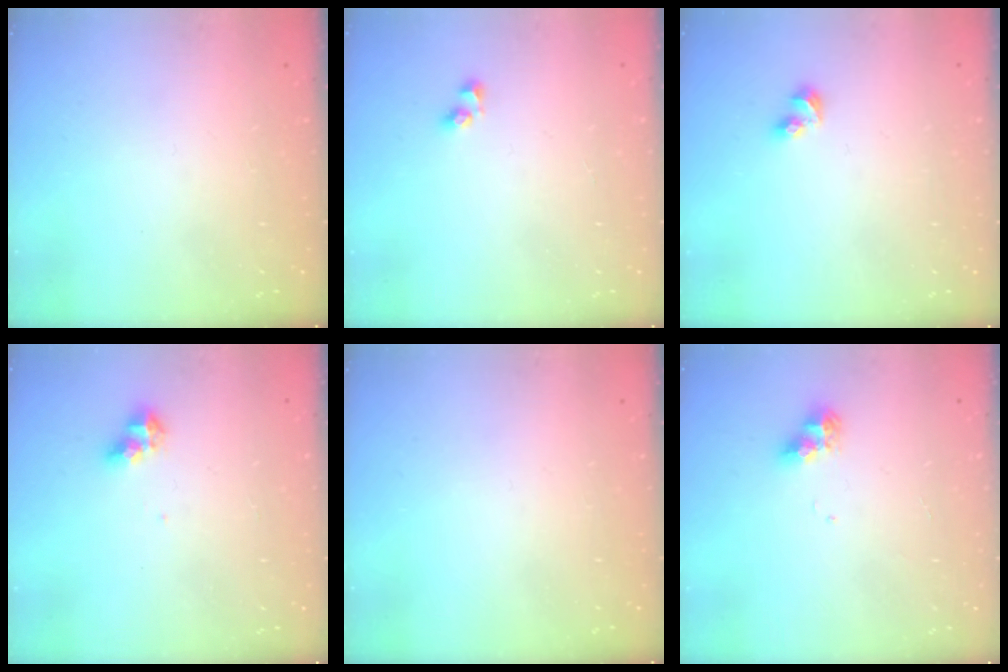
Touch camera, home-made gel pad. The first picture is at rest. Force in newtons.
{"total": 4.0, "press": 3.7, "slide": 1.6}
{"total": 3.7, "press": 3.7, "slide": 0.4}
{"total": 6.4, "press": 6.4, "slide": 0.3}
{"total": 0.0}
{"total": 7.8, "press": 7.8, "slide": 0.8}